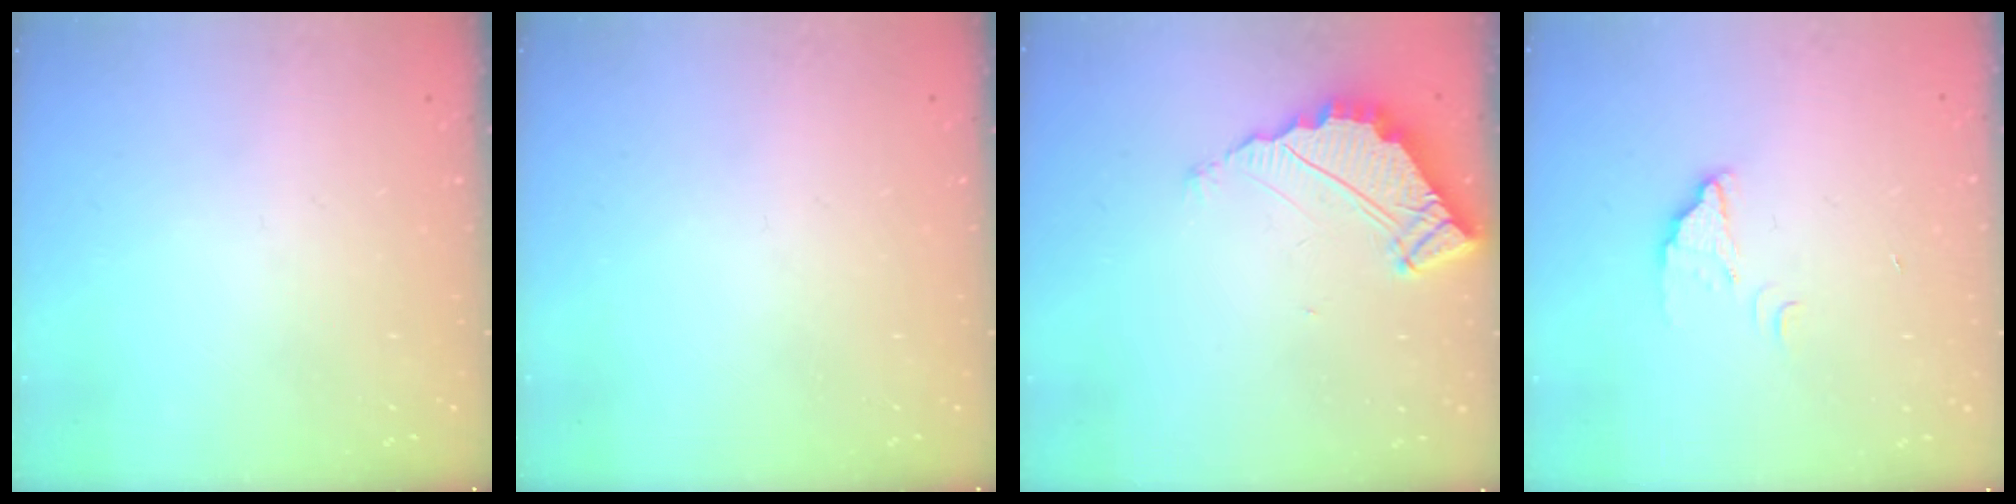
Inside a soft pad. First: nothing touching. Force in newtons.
{"total": 0.0}
{"total": 5.1, "press": 5.1, "slide": 0.2}
{"total": 1.9, "press": 1.9, "slide": 0.1}